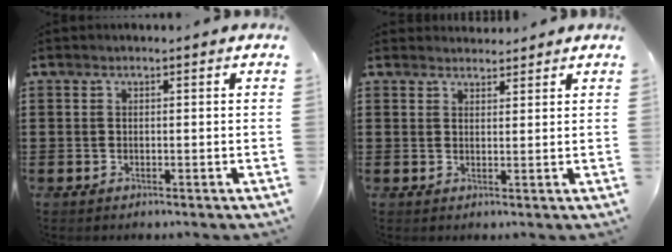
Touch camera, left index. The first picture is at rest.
{"total": 1.9, "force": [1.9, 0.5, -0.1], "torque": [-0.002, 0.000, 0.037]}